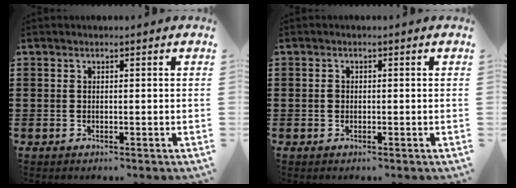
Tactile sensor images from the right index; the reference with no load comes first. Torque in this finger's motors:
{"motor_torque": [0.20, -0.27, 0.01, 0.03]}